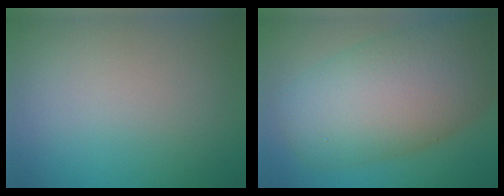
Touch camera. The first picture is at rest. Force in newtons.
{"total": 11.3, "press": 11.3, "slide": 0.9}